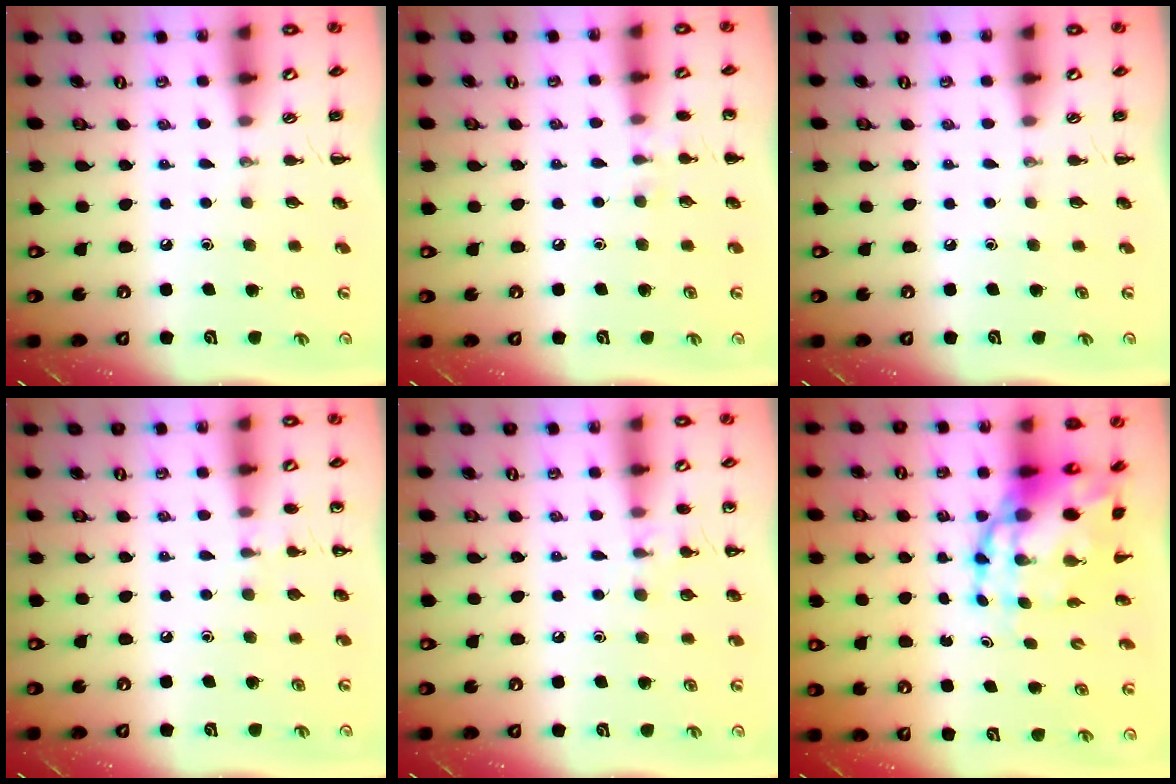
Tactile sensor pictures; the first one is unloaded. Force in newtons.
{"total": 5.6, "press": 5.3, "slide": 1.8}
{"total": 0.0}
{"total": 6.0, "press": 5.7, "slide": 1.9}
{"total": 8.1, "press": 7.8, "slide": 2.1}
{"total": 12.5, "press": 12.1, "slide": 2.9}